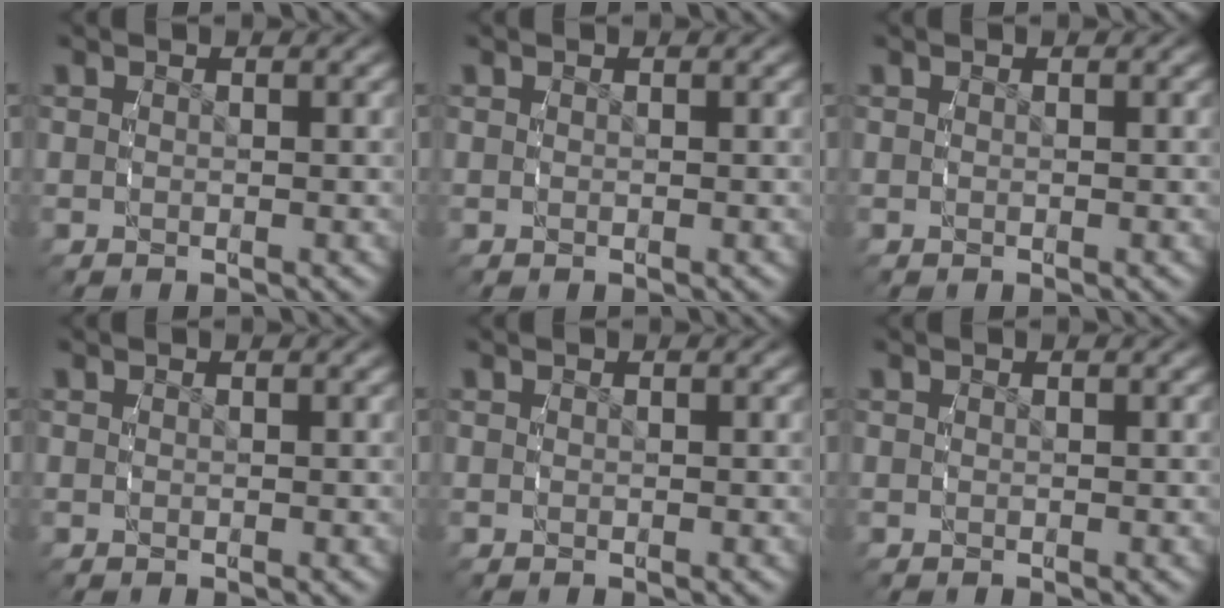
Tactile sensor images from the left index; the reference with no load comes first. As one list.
[{"total": 0.0}, {"total": 0.0}, {"total": 0.0}, {"total": 0.0}, {"total": 0.0}]